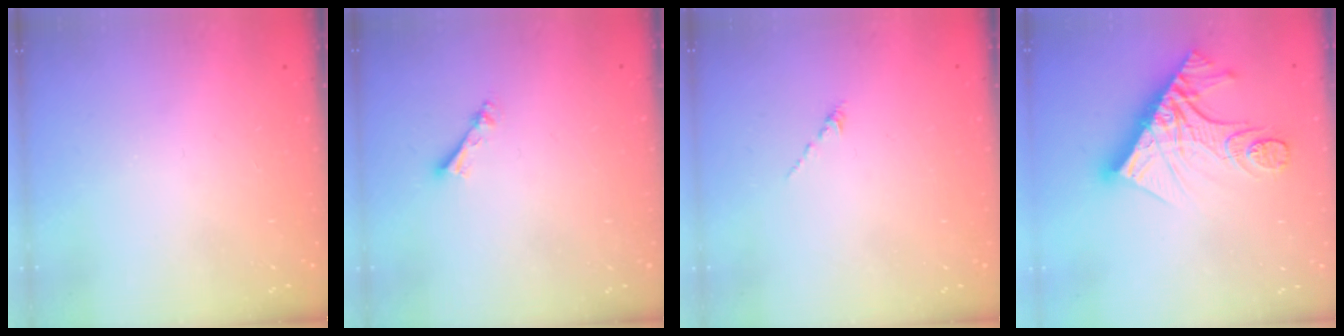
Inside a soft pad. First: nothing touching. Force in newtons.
{"total": 2.4, "press": 2.4, "slide": 0.4}
{"total": 0.0}
{"total": 16.3, "press": 16.3, "slide": 1.3}